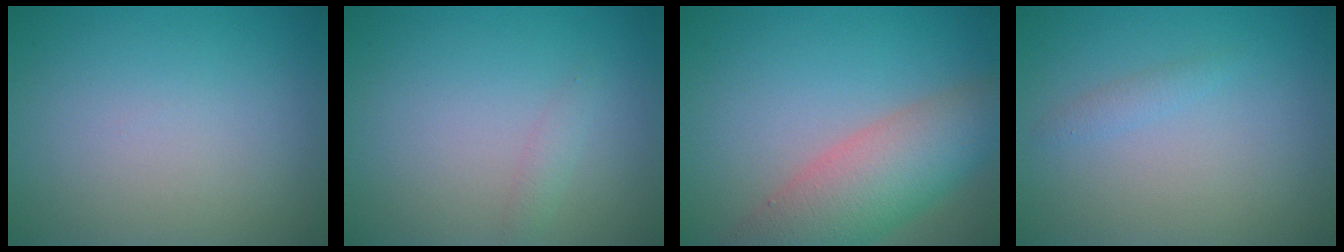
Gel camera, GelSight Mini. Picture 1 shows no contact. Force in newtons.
{"total": 0.9, "press": 0.9, "slide": 0.1}
{"total": 7.4, "press": 7.4, "slide": 0.3}
{"total": 0.9, "press": 0.9, "slide": 0.0}